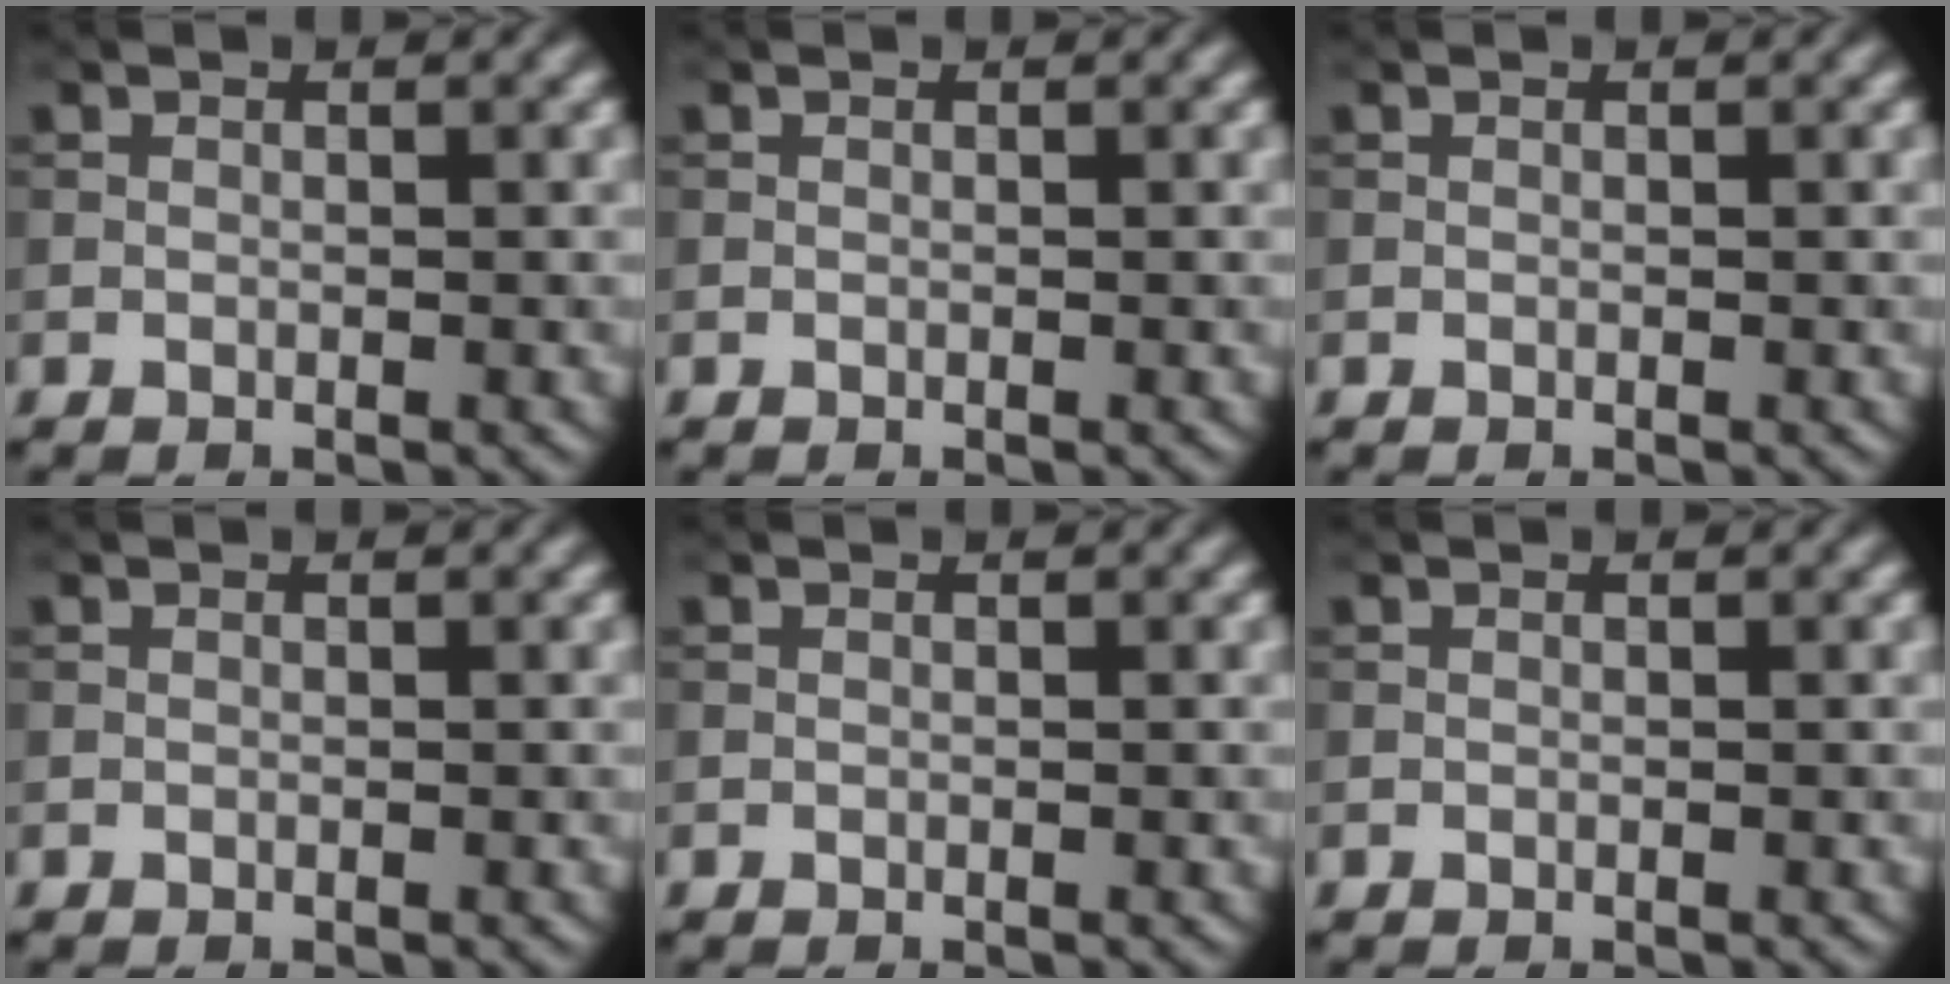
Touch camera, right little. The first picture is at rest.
{"total": 0.0}
{"total": 0.0}
{"total": 0.0}
{"total": 0.0}
{"total": 0.0}